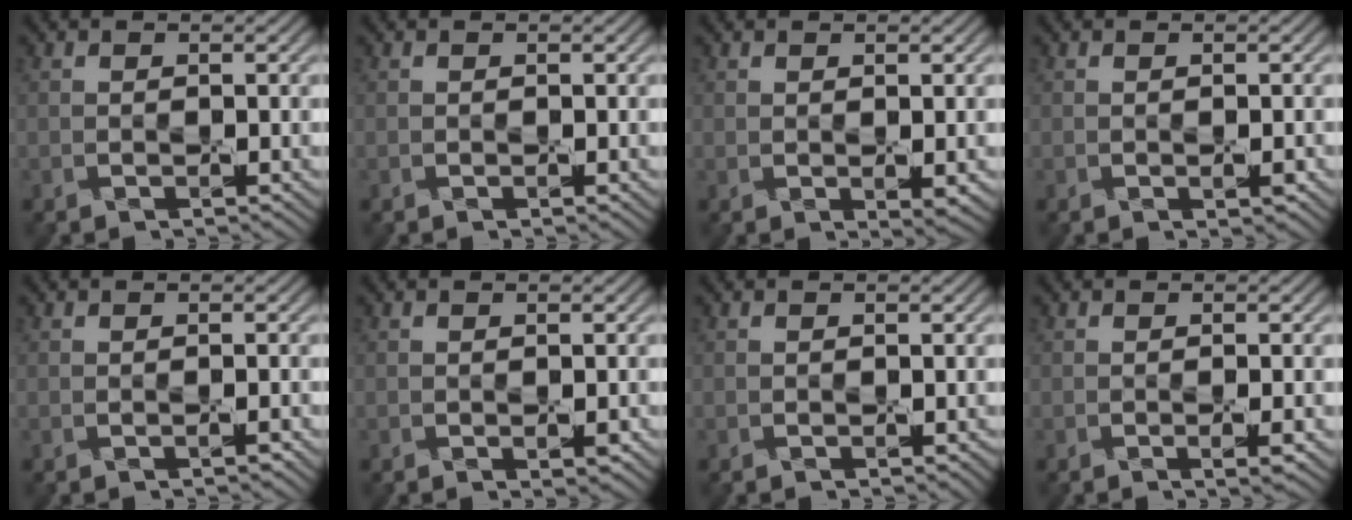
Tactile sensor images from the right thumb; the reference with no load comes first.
{"total": 0.0}
{"total": 1.4, "force": [0.4, 0.3, 1.3], "torque": [-0.026, -0.006, 0.012]}
{"total": 0.7, "force": [-0.1, 0.3, 0.7], "torque": [-0.011, -0.003, 0.000]}
{"total": 0.6, "force": [-0.2, 0.1, 0.5], "torque": [-0.010, 0.000, -0.001]}
{"total": 1.0, "force": [-0.2, 0.4, 0.9], "torque": [-0.016, -0.006, 0.000]}
{"total": 0.0}
{"total": 1.3, "force": [-0.3, 0.1, 1.2], "torque": [-0.023, -0.002, -0.006]}